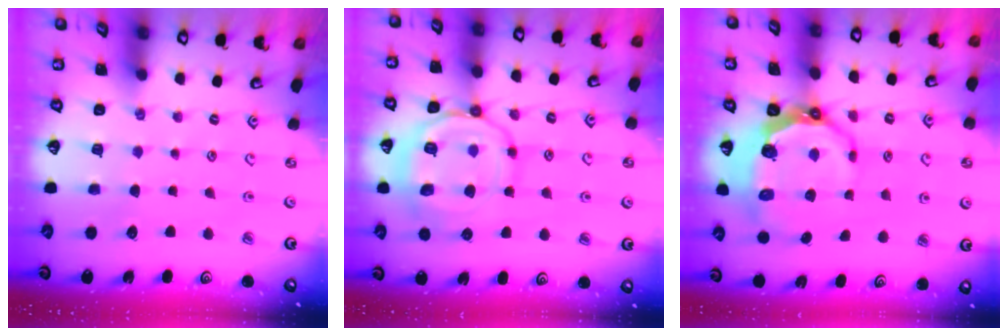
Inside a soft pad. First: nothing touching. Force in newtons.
{"total": 13.1, "press": 13.0, "slide": 1.2}
{"total": 7.8, "press": 6.9, "slide": 3.7}